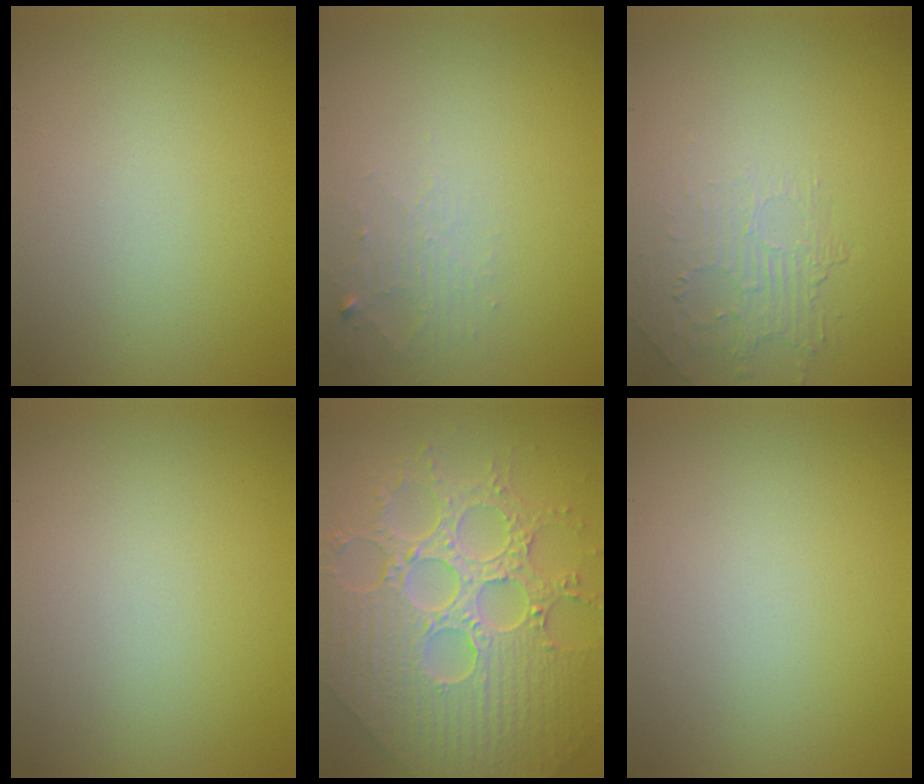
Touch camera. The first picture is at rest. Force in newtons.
{"total": 1.7, "press": 1.7, "slide": 0.3}
{"total": 2.0, "press": 0.8, "slide": 1.8}
{"total": 0.0}
{"total": 9.8, "press": 7.2, "slide": 6.6}
{"total": 0.0}